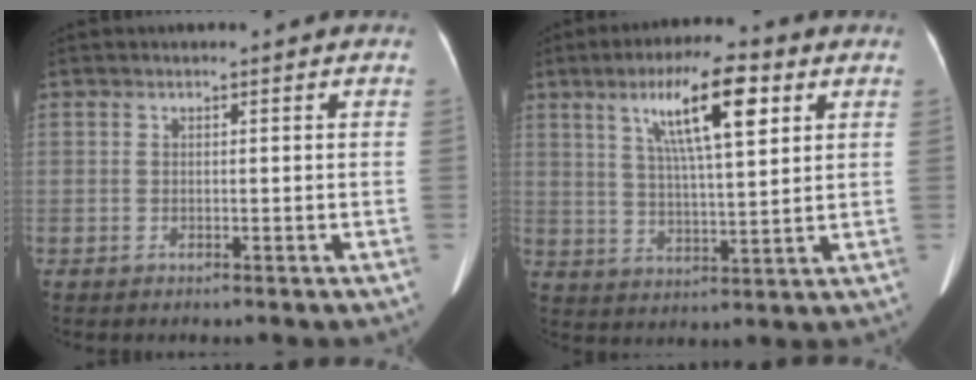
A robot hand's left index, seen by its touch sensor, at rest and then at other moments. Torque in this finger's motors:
{"motor_torque": [1.08, -1.06, 0.52, 0.10]}